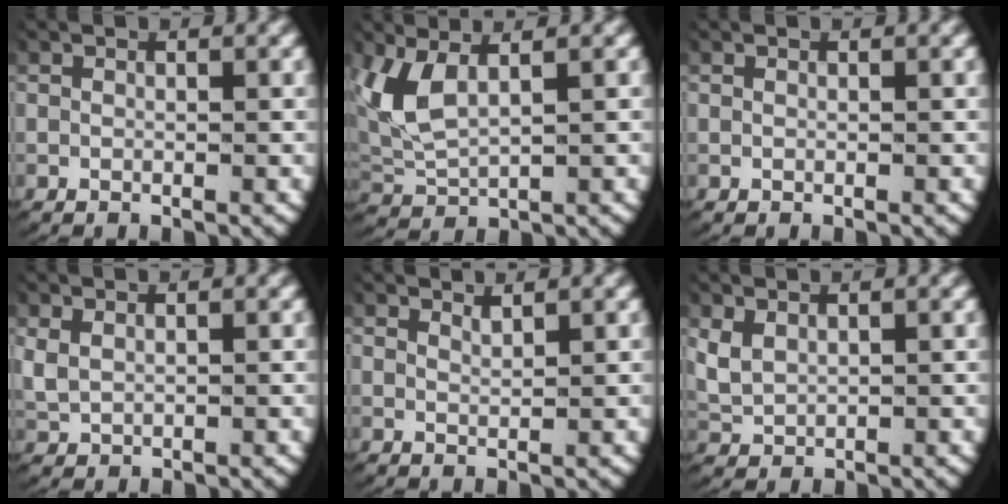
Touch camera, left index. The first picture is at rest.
{"total": 5.3, "force": [1.4, 3.5, 3.6], "torque": [-0.119, -0.010, 0.038]}
{"total": 0.0}
{"total": 2.4, "force": [0.6, 2.0, 1.1], "torque": [-0.039, -0.003, 0.021]}
{"total": 1.1, "force": [1.1, -0.2, 0.1], "torque": [-0.006, -0.007, 0.022]}
{"total": 3.4, "force": [0.6, 3.0, 1.6], "torque": [-0.061, -0.011, 0.022]}